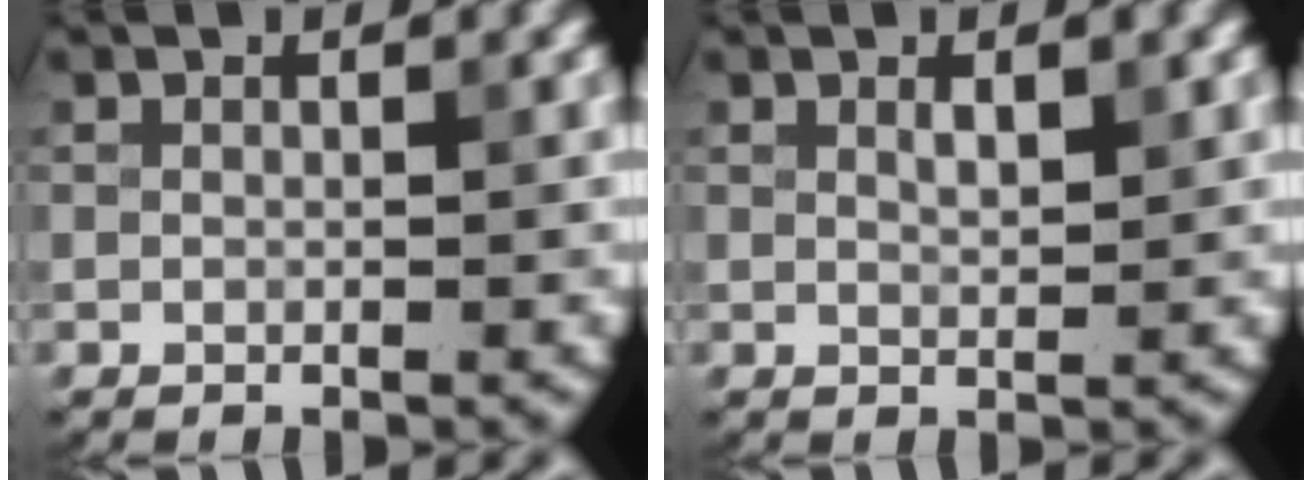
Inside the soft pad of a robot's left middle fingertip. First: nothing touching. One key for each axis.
{"total": 1.3, "fx": 0.7, "fy": 0.3, "fz": 1.0, "tx": -0.017, "ty": -0.001, "tz": 0.013}